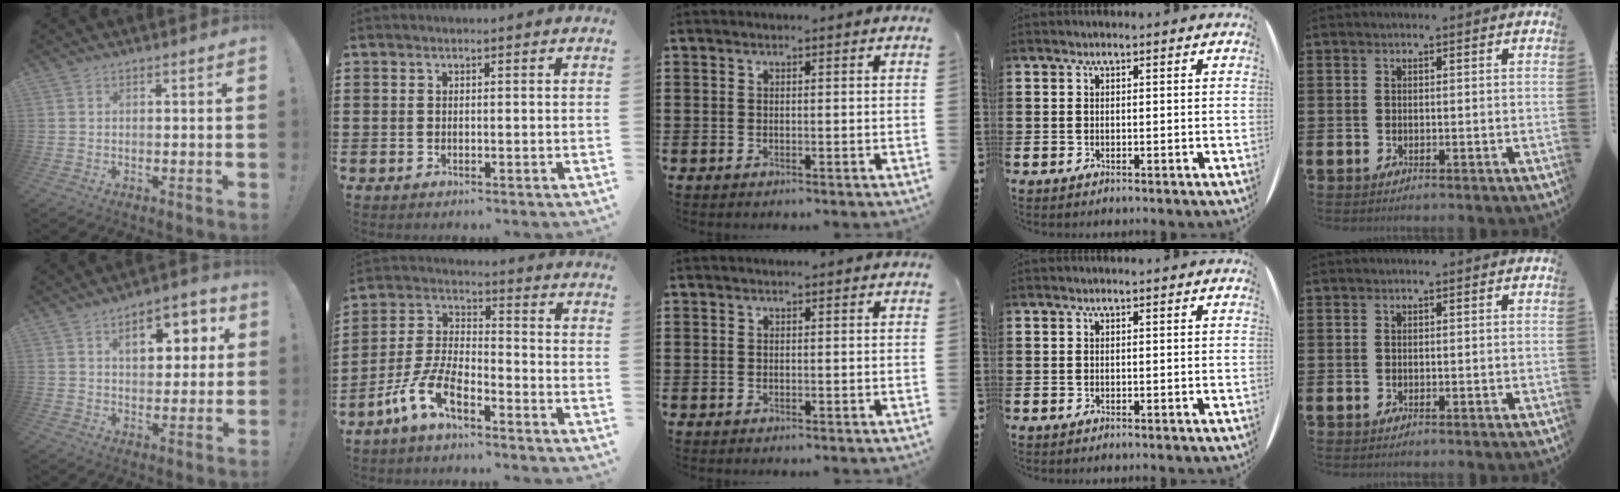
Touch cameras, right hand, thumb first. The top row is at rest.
{"thumb": {"total": 10.9, "force": [3.7, 6.2, 8.2], "torque": [-0.112, -0.001, 0.058]}, "index": {"total": 7.8, "force": [-5.4, 2.5, 4.9], "torque": [-0.131, -0.002, -0.111]}}